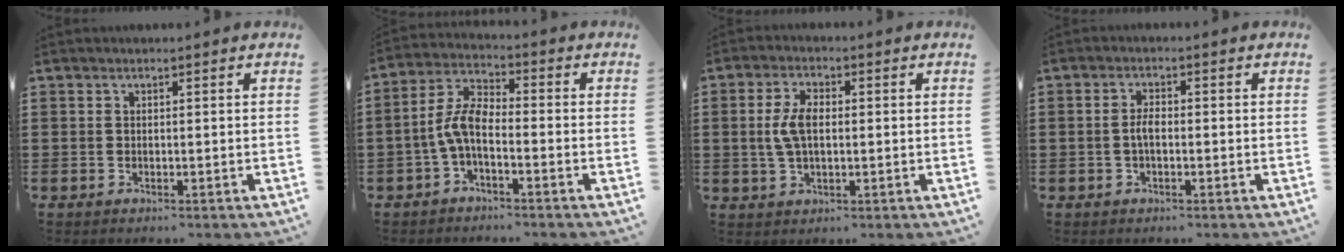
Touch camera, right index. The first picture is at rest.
{"total": 6.0, "force": [-2.2, 2.2, 5.1], "torque": [-0.125, -0.004, -0.048]}
{"total": 5.4, "force": [0.3, 2.8, 4.6], "torque": [-0.109, 0.005, -0.001]}
{"total": 2.4, "force": [-0.5, 0.9, 2.1], "torque": [-0.048, 0.000, -0.012]}